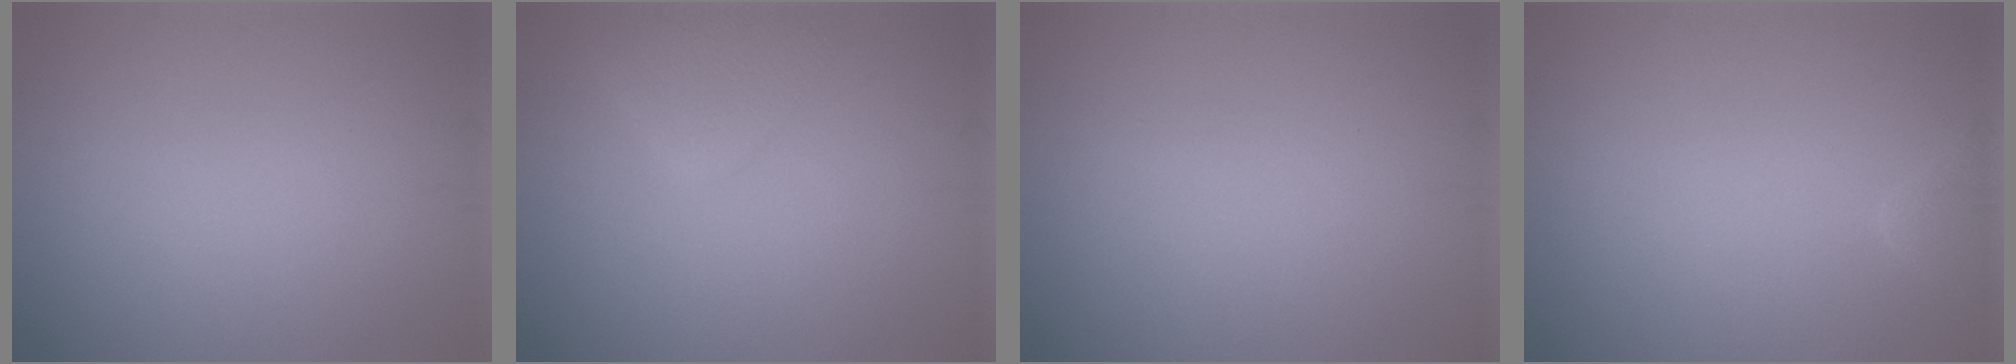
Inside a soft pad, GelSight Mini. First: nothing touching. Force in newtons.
{"total": 2.3, "press": 2.3, "slide": 0.2}
{"total": 0.0}
{"total": 1.4, "press": 1.4, "slide": 0.1}